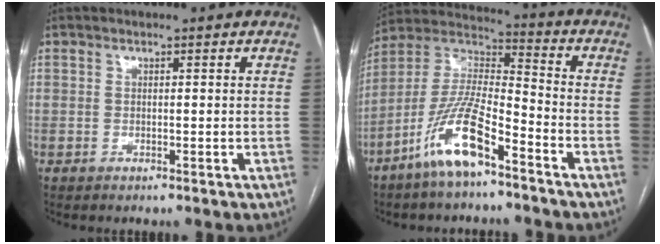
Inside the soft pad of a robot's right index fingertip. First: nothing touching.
{"total": 13.0, "force": [-7.8, 2.5, 10.1], "torque": [-0.214, -0.006, -0.152]}